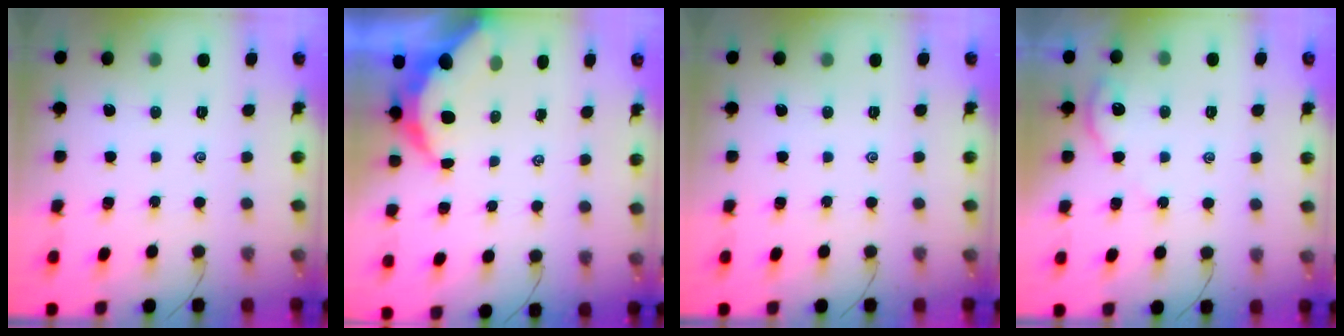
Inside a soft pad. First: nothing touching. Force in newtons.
{"total": 6.5, "press": 6.4, "slide": 0.9}
{"total": 0.0}
{"total": 2.7, "press": 2.7, "slide": 0.4}